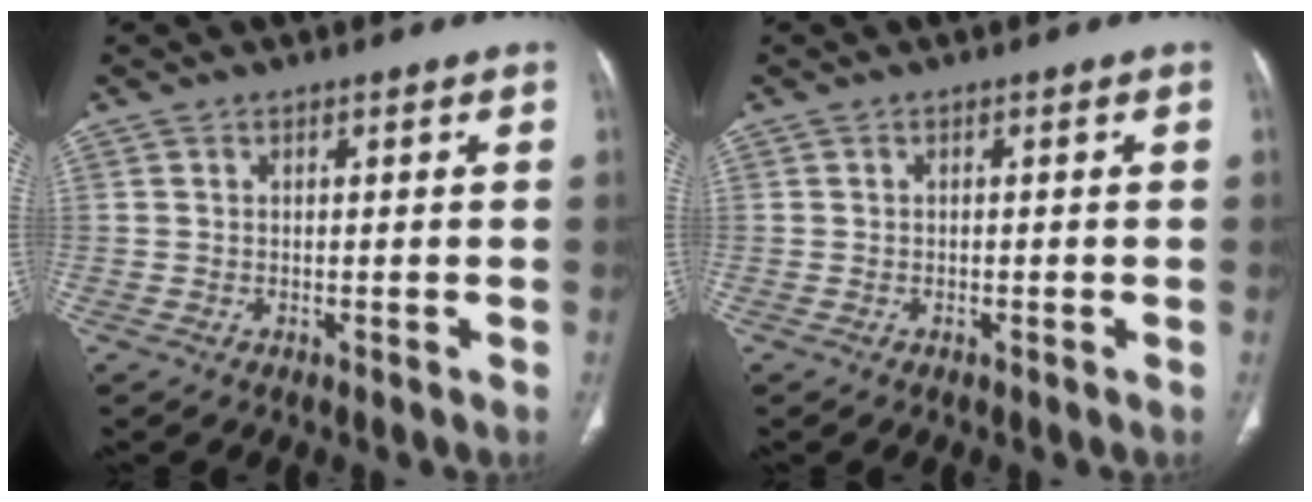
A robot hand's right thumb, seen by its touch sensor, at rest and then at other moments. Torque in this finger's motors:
{"motor_torque": [-0.14, 0.24, -0.27, 0.26, 0.03]}